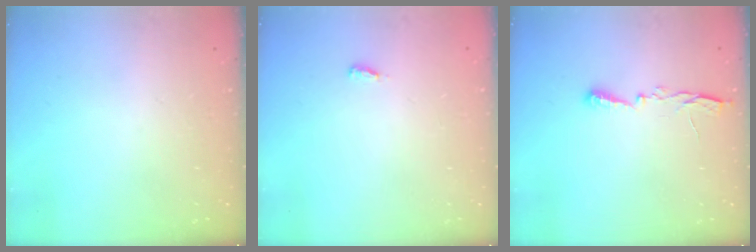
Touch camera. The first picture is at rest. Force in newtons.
{"total": 2.6, "press": 2.4, "slide": 1.0}
{"total": 5.2, "press": 5.1, "slide": 0.8}